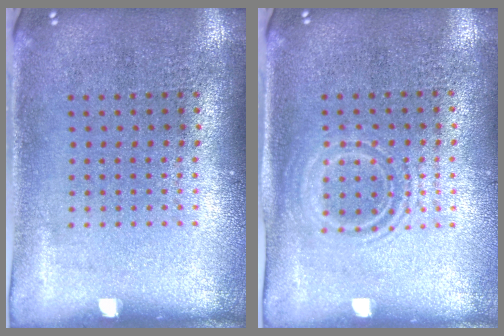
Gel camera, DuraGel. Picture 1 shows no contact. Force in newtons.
{"total": 1.3, "press": 1.2, "slide": 0.6}